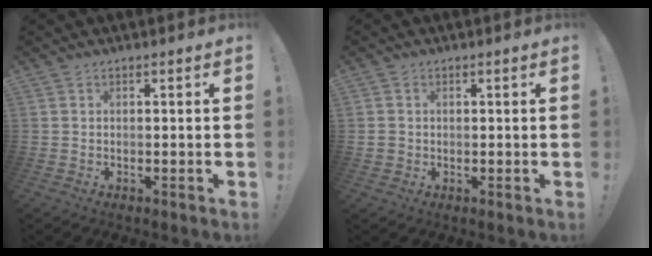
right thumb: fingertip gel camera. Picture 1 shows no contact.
{"total": 2.6, "force": [0.5, 2.5, 0.4], "torque": [-0.011, 0.005, 0.012]}